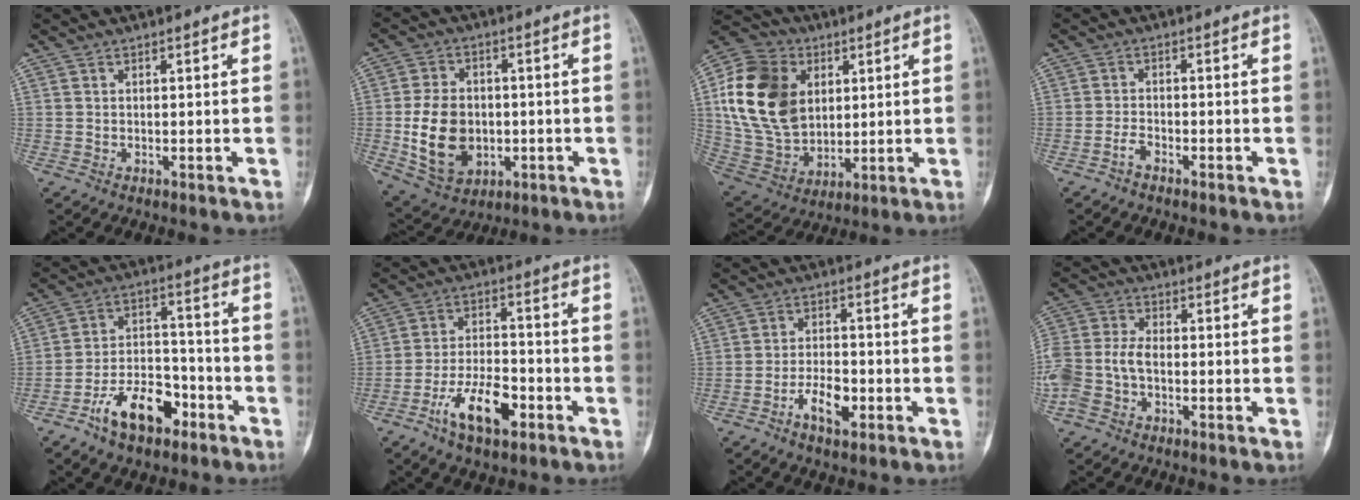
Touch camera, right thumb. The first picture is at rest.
{"total": 13.1, "force": [-1.9, 9.7, 8.7], "torque": [-0.135, 0.005, -0.020]}
{"total": 20.6, "force": [4.5, 15.2, 13.3], "torque": [-0.246, -0.005, 0.091]}
{"total": 2.0, "force": [-1.6, 0.7, 1.0], "torque": [-0.025, 0.011, -0.034]}
{"total": 12.8, "force": [-7.4, 6.8, 8.0], "torque": [-0.118, 0.060, -0.131]}
{"total": 10.9, "force": [-5.6, 4.9, 8.1], "torque": [-0.142, 0.030, -0.098]}
{"total": 6.0, "force": [-2.9, 2.7, 4.5], "torque": [-0.076, 0.020, -0.052]}
{"total": 9.4, "force": [-2.6, 6.1, 6.7], "torque": [-0.157, 0.024, -0.056]}